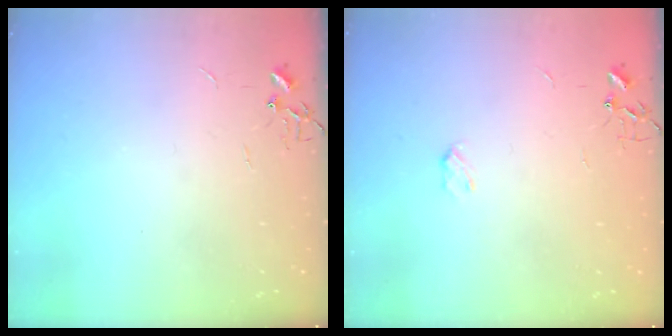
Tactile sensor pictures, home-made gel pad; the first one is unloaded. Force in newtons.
{"total": 2.8, "press": 2.8, "slide": 0.5}